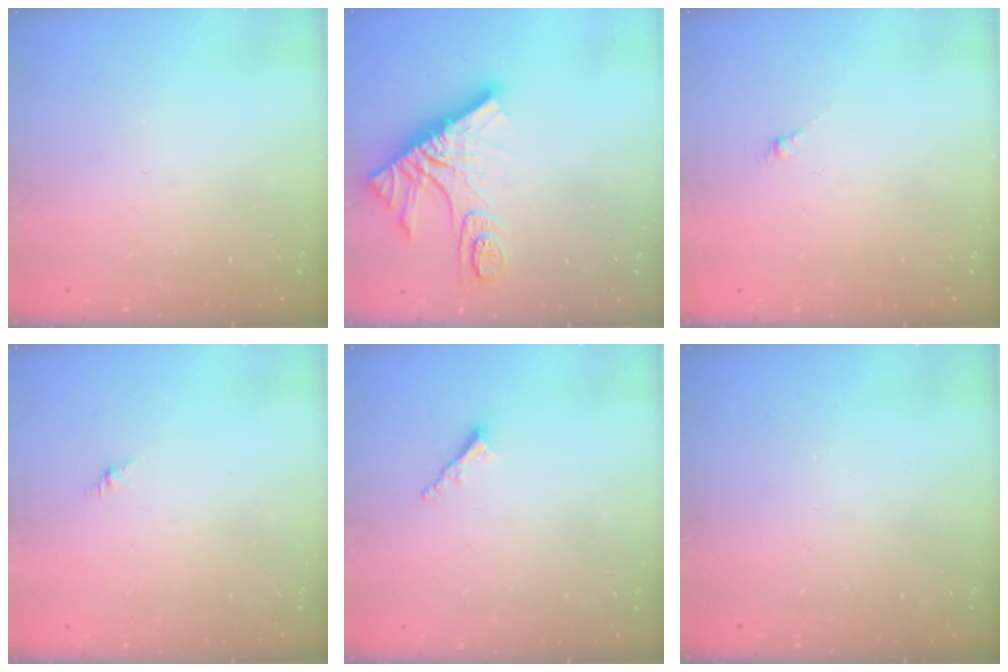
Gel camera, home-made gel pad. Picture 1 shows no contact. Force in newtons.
{"total": 14.9, "press": 14.9, "slide": 1.1}
{"total": 0.0}
{"total": 0.0}
{"total": 2.0, "press": 2.0, "slide": 0.5}
{"total": 0.0}